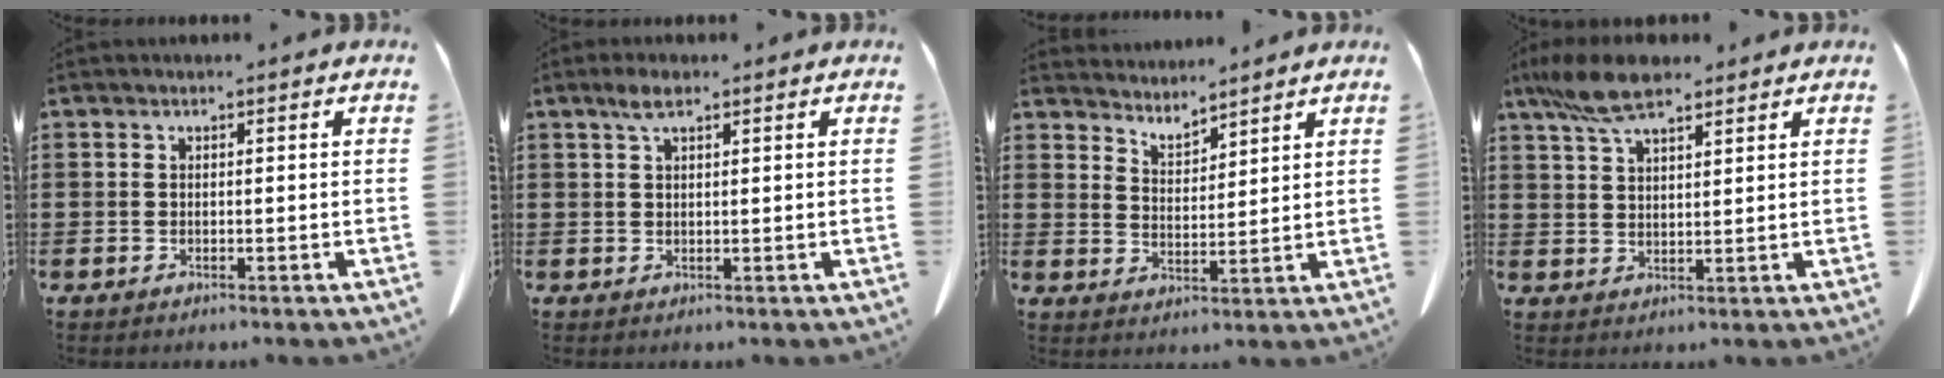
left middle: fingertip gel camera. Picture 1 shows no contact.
{"total": 2.5, "force": [1.4, 0.7, 1.9], "torque": [-0.042, 0.004, 0.025]}
{"total": 3.8, "force": [3.7, 0.3, -0.7], "torque": [-0.001, -0.021, 0.068]}
{"total": 8.0, "force": [5.8, 2.4, 4.9], "torque": [-0.111, -0.003, 0.108]}